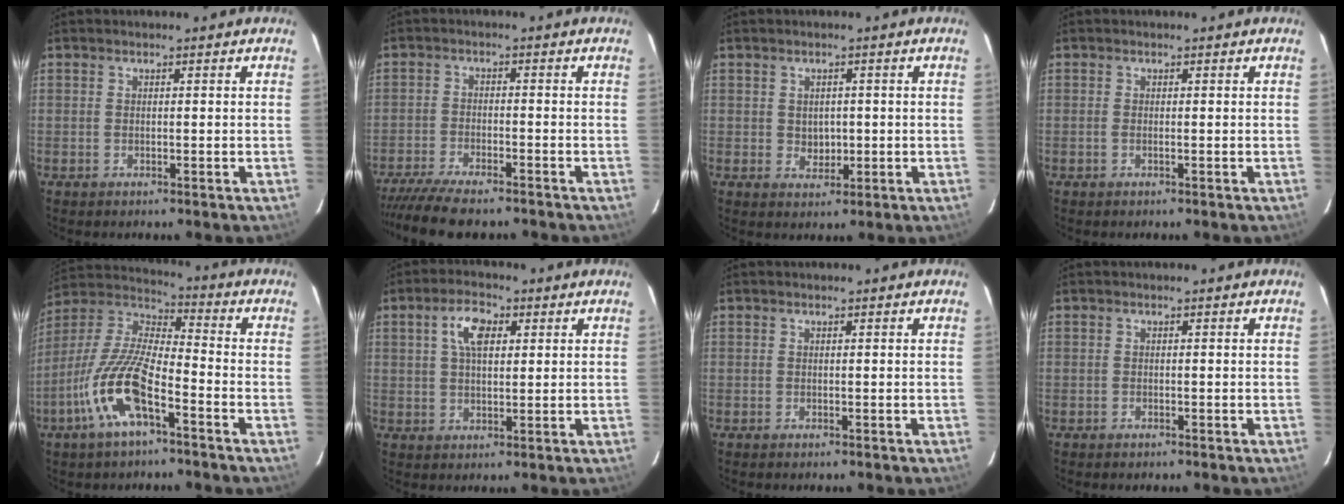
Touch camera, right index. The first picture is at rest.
{"total": 12.0, "force": [-10.4, 2.3, 5.6], "torque": [-0.129, -0.030, -0.175]}
{"total": 3.2, "force": [0.0, 2.7, 1.7], "torque": [-0.026, 0.002, 0.005]}
{"total": 0.6, "force": [-0.2, 0.0, 0.6], "torque": [-0.014, 0.000, -0.006]}
{"total": 14.8, "force": [-7.2, 4.1, 12.2], "torque": [-0.258, -0.009, -0.145]}
{"total": 6.2, "force": [2.2, 3.2, 4.8], "torque": [-0.087, 0.016, 0.040]}
{"total": 0.0}
{"total": 0.6, "force": [-0.5, 0.3, 0.1], "torque": [-0.001, 0.002, -0.009]}